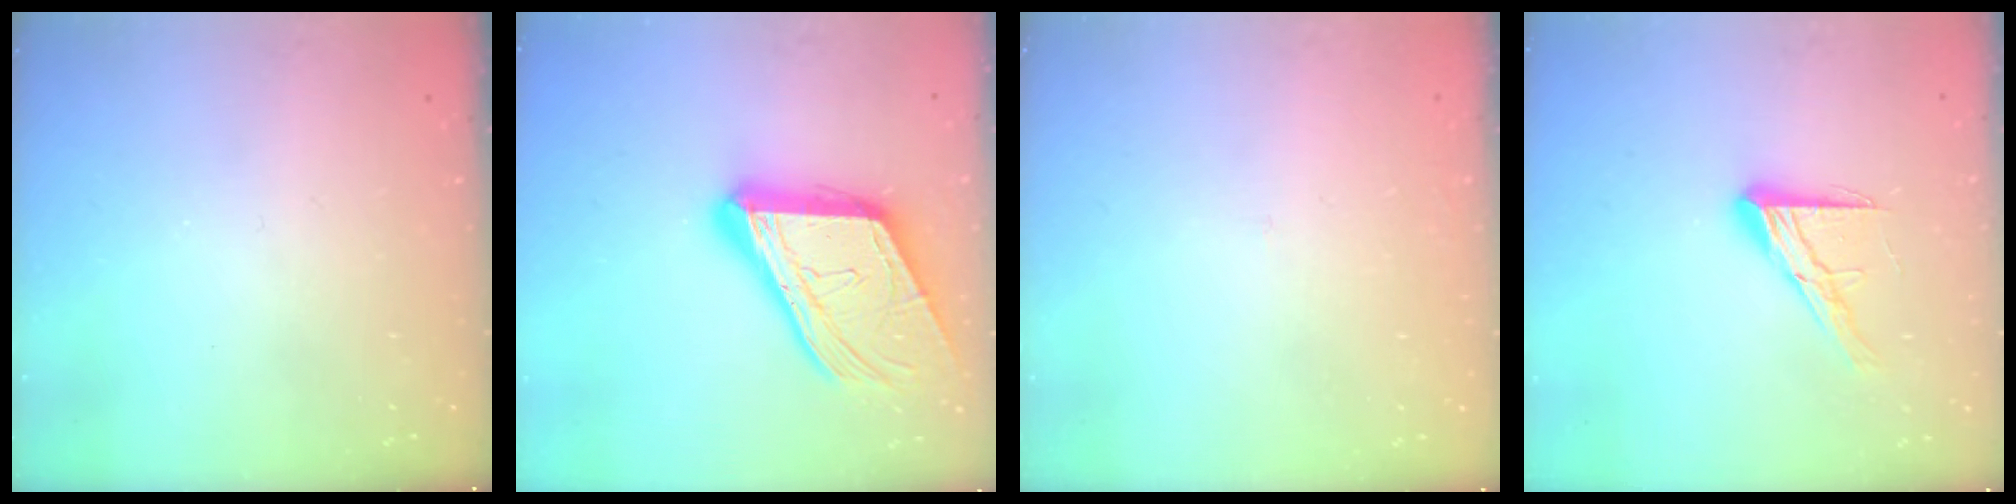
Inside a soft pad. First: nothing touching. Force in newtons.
{"total": 21.5, "press": 21.4, "slide": 2.5}
{"total": 1.4, "press": 1.4, "slide": 0.1}
{"total": 12.3, "press": 12.2, "slide": 1.1}